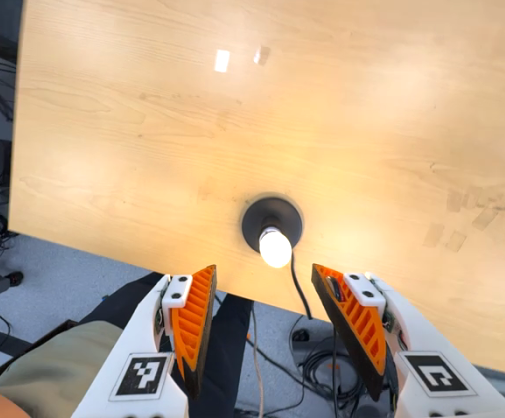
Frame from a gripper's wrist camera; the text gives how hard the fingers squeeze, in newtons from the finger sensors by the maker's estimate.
{"total": 0.0}